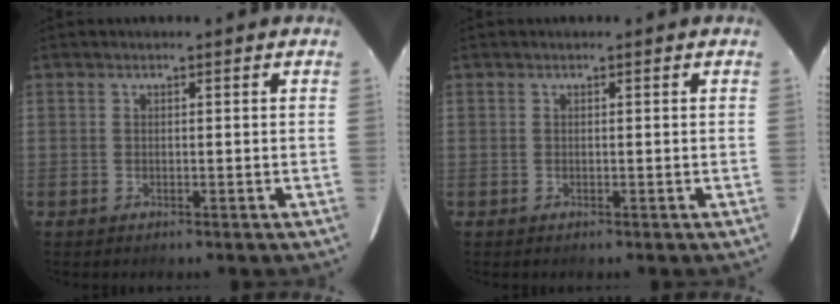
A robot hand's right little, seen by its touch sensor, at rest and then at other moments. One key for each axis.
{"total": 0.0}